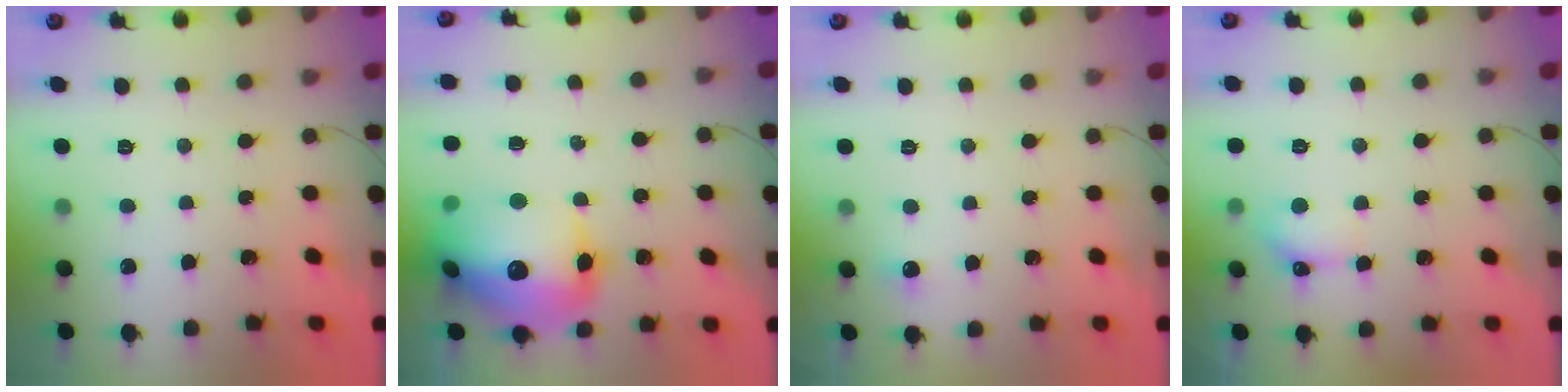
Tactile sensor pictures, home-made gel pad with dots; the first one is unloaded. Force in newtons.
{"total": 24.9, "press": 24.4, "slide": 5.1}
{"total": 3.6, "press": 3.4, "slide": 1.3}
{"total": 6.0, "press": 5.9, "slide": 1.1}